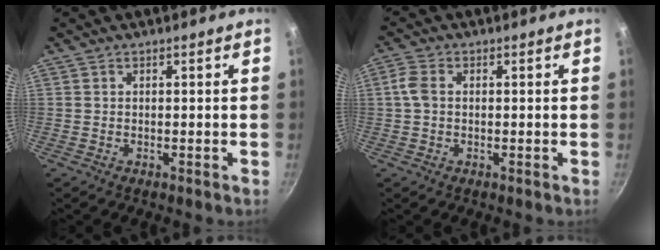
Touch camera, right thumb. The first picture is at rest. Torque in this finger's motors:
{"motor_torque": [-0.40, 0.51, 0.65, 0.10, 0.00]}